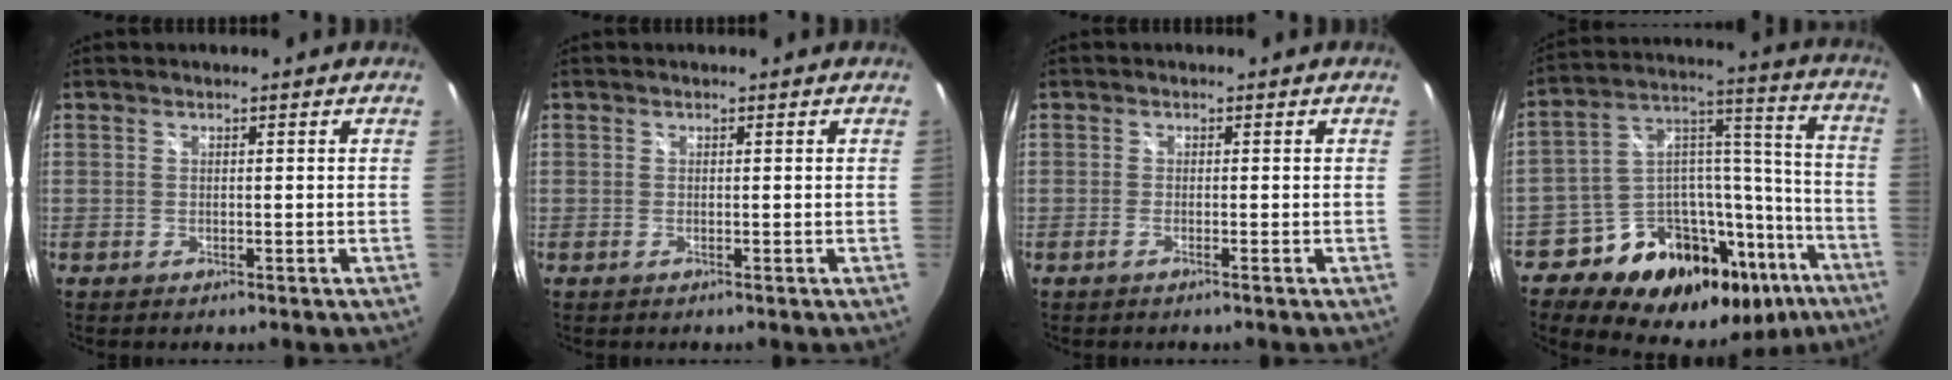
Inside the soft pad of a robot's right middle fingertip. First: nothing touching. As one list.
[{"total": 0.0}, {"total": 1.0, "force": [-0.7, -0.3, 0.6], "torque": [-0.010, -0.001, -0.014]}, {"total": 25.5, "force": [-16.7, 14.9, 12.3], "torque": [-0.194, 0.072, -0.231]}]